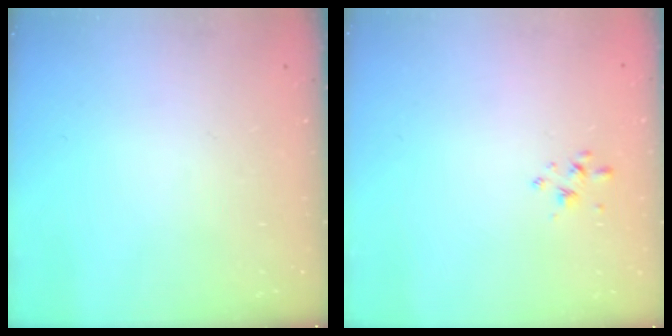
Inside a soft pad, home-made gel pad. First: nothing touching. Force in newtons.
{"total": 2.4, "press": 2.3, "slide": 0.8}